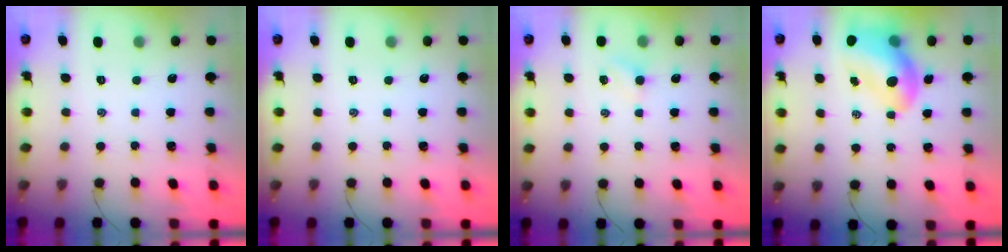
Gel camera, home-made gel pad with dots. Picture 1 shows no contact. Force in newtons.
{"total": 0.0}
{"total": 2.8, "press": 2.6, "slide": 1.0}
{"total": 13.7, "press": 13.0, "slide": 4.2}